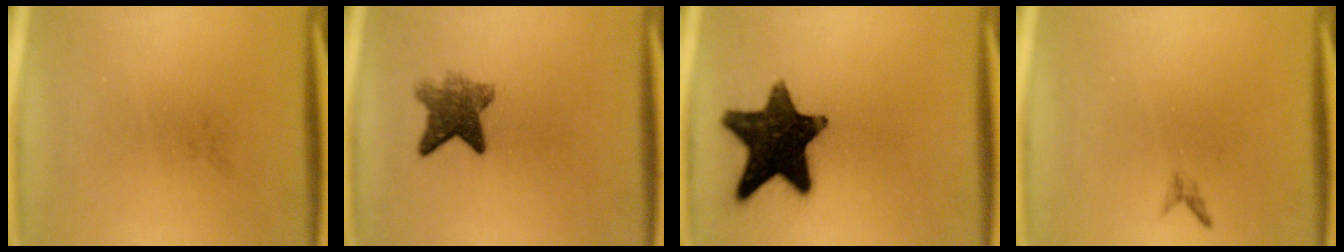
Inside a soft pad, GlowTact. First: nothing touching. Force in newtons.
{"total": 5.6}
{"total": 15.5}
{"total": 0.7}